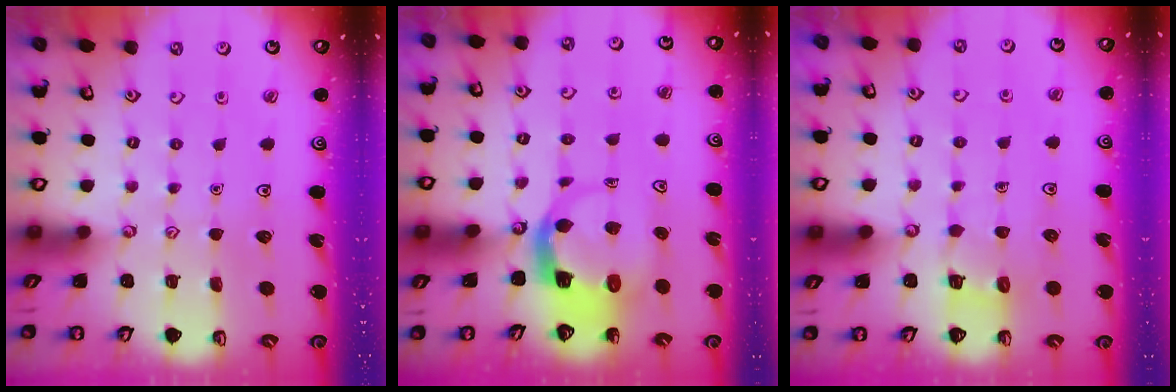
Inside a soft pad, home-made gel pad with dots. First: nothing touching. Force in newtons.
{"total": 5.0, "press": 5.0, "slide": 0.6}
{"total": 5.1, "press": 5.1, "slide": 0.3}